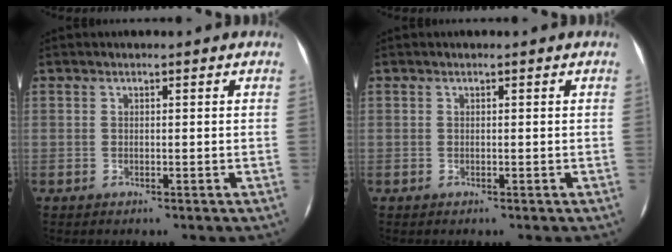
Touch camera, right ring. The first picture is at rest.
{"total": 0.0}